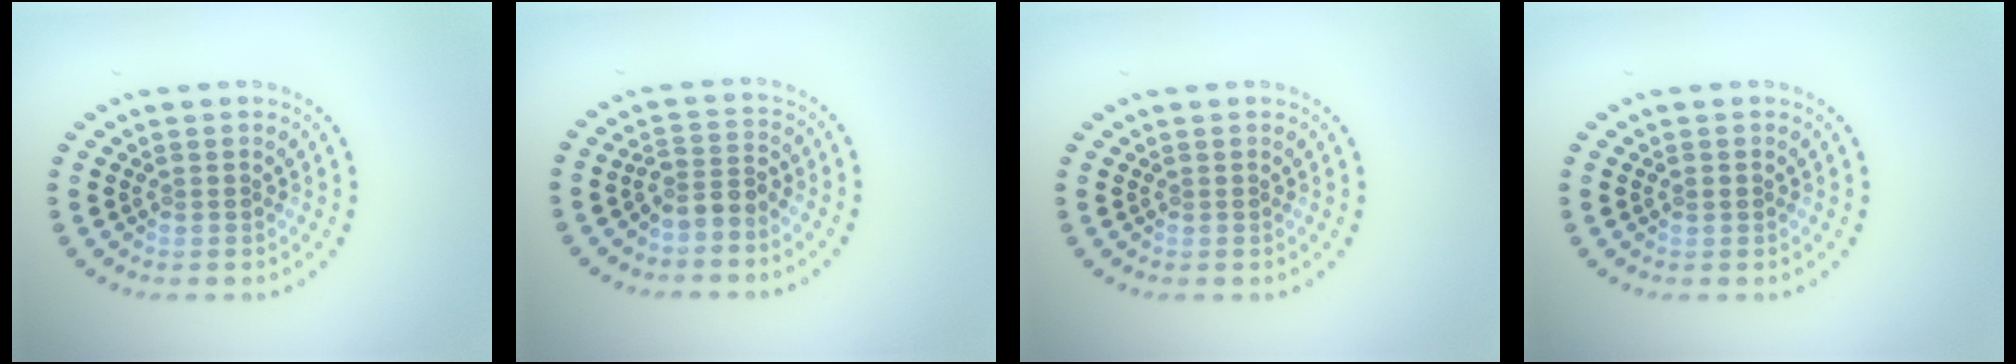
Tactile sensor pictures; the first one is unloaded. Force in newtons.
{"total": 2.3, "press": 1.7, "slide": 1.6}
{"total": 0.0}
{"total": 0.8, "press": 0.8, "slide": 0.2}